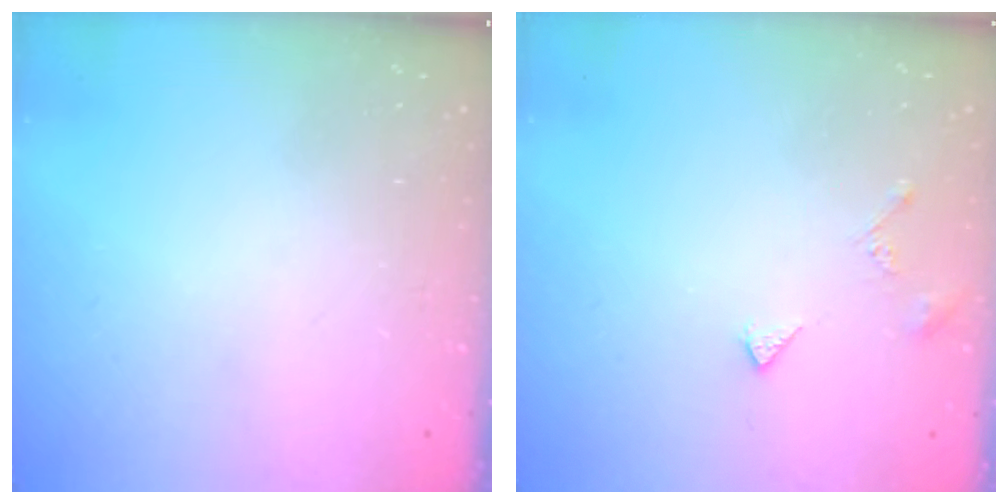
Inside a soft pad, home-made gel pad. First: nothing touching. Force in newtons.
{"total": 4.9, "press": 4.8, "slide": 1.0}